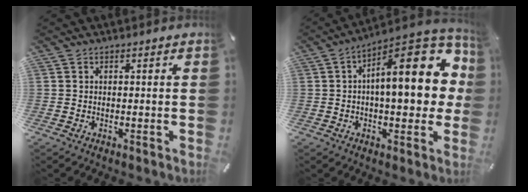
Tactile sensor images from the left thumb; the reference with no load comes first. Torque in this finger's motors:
{"motor_torque": [2.47, 2.54, 1.69, -1.08, 0.22]}